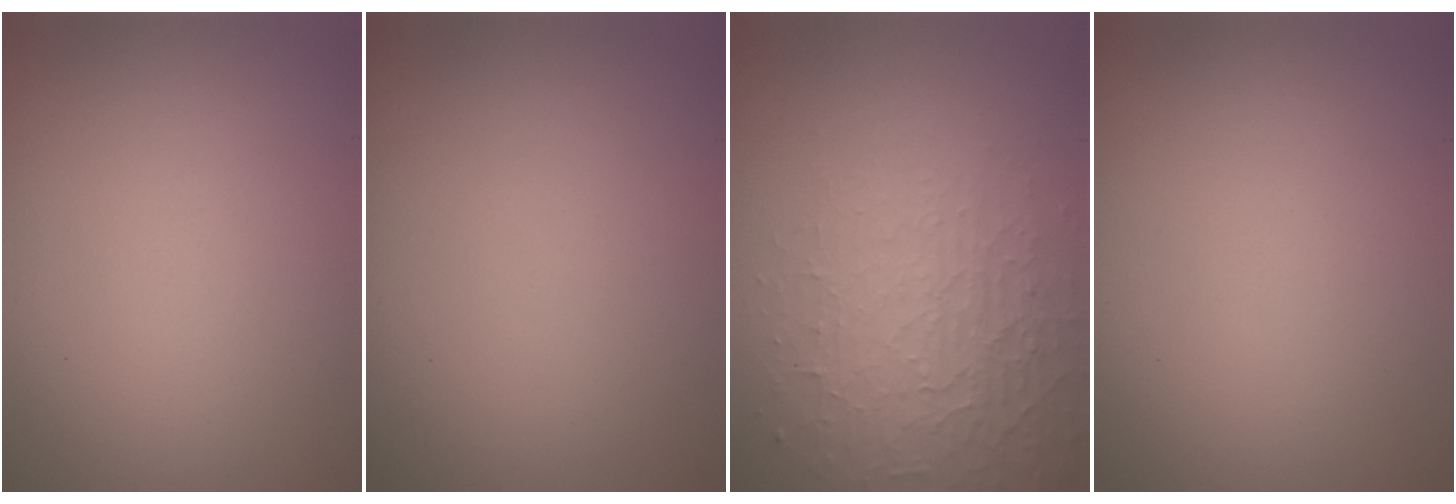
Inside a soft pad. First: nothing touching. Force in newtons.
{"total": 0.0}
{"total": 3.8, "press": 3.5, "slide": 1.3}
{"total": 0.0}